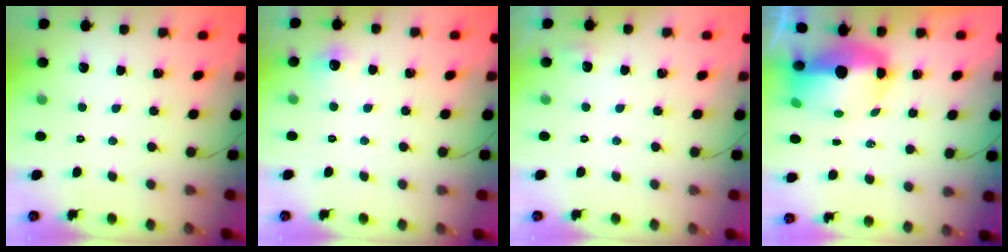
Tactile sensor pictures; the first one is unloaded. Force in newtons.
{"total": 4.8, "press": 4.7, "slide": 1.2}
{"total": 6.5, "press": 3.4, "slide": 5.5}
{"total": 9.9, "press": 9.7, "slide": 2.0}